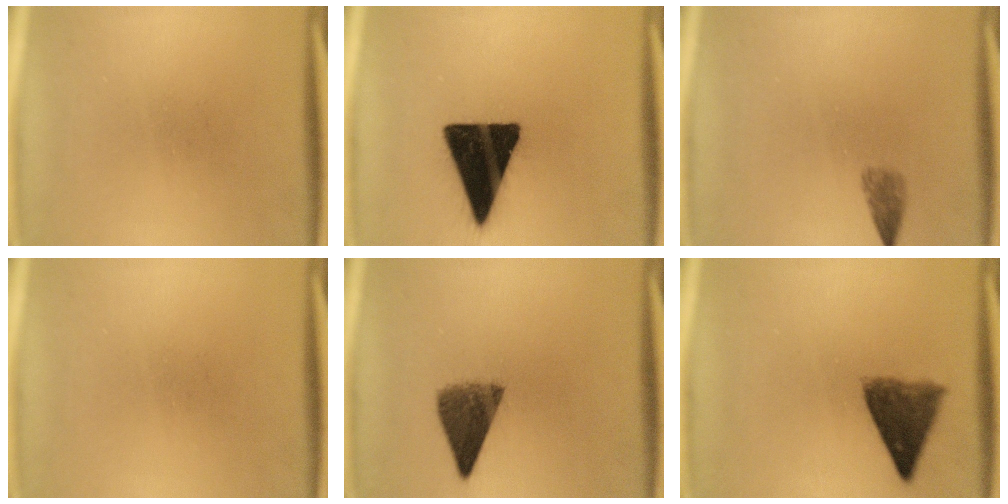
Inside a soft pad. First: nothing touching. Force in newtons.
{"total": 18.8}
{"total": 1.8}
{"total": 0.0}
{"total": 6.9}
{"total": 7.3}